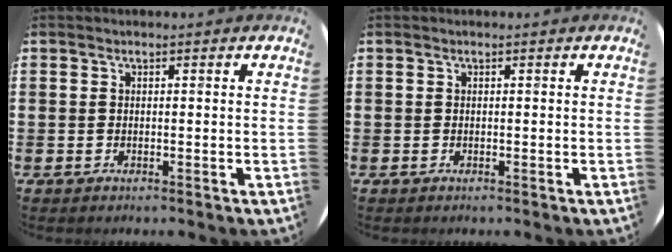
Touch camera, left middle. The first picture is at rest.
{"total": 0.0}